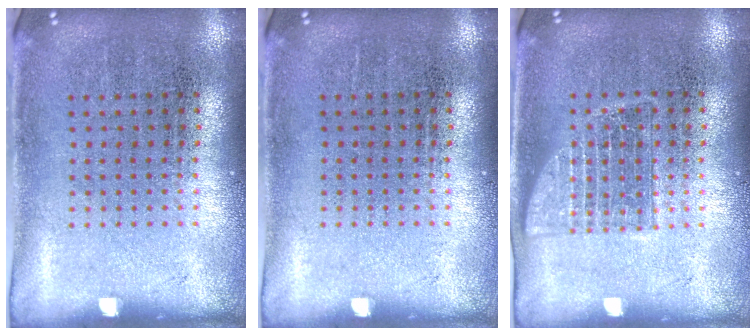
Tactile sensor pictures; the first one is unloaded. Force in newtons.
{"total": 0.0}
{"total": 1.1, "press": 1.1, "slide": 0.3}